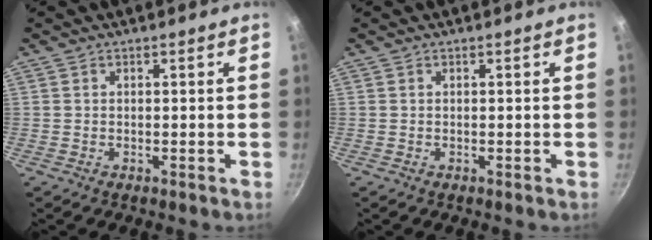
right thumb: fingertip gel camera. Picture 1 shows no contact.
{"total": 0.0}